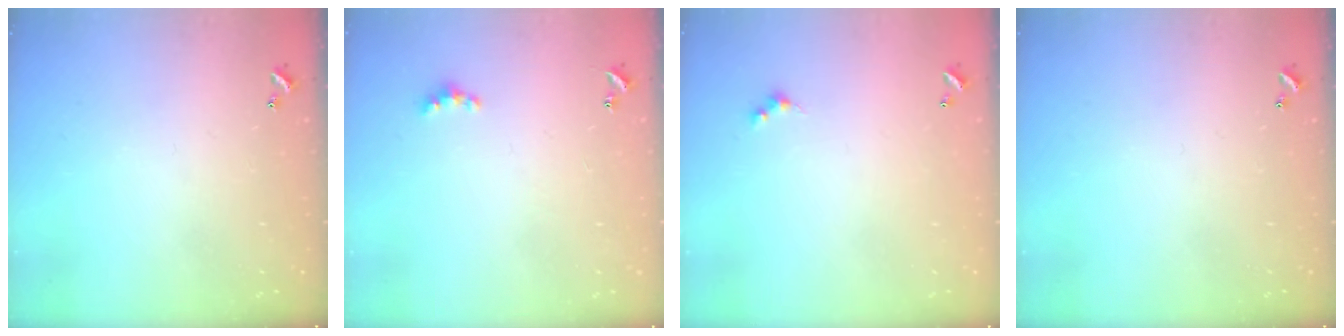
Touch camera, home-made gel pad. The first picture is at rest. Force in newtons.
{"total": 4.1, "press": 4.1, "slide": 0.4}
{"total": 1.5, "press": 1.4, "slide": 0.3}
{"total": 0.0}